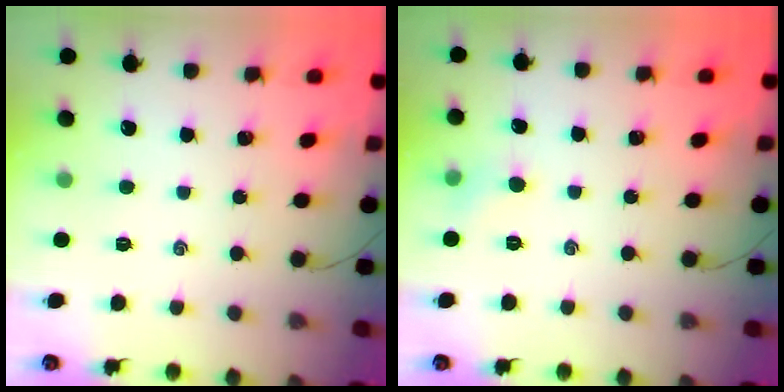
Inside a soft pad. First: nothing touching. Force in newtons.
{"total": 3.9, "press": 3.6, "slide": 1.4}